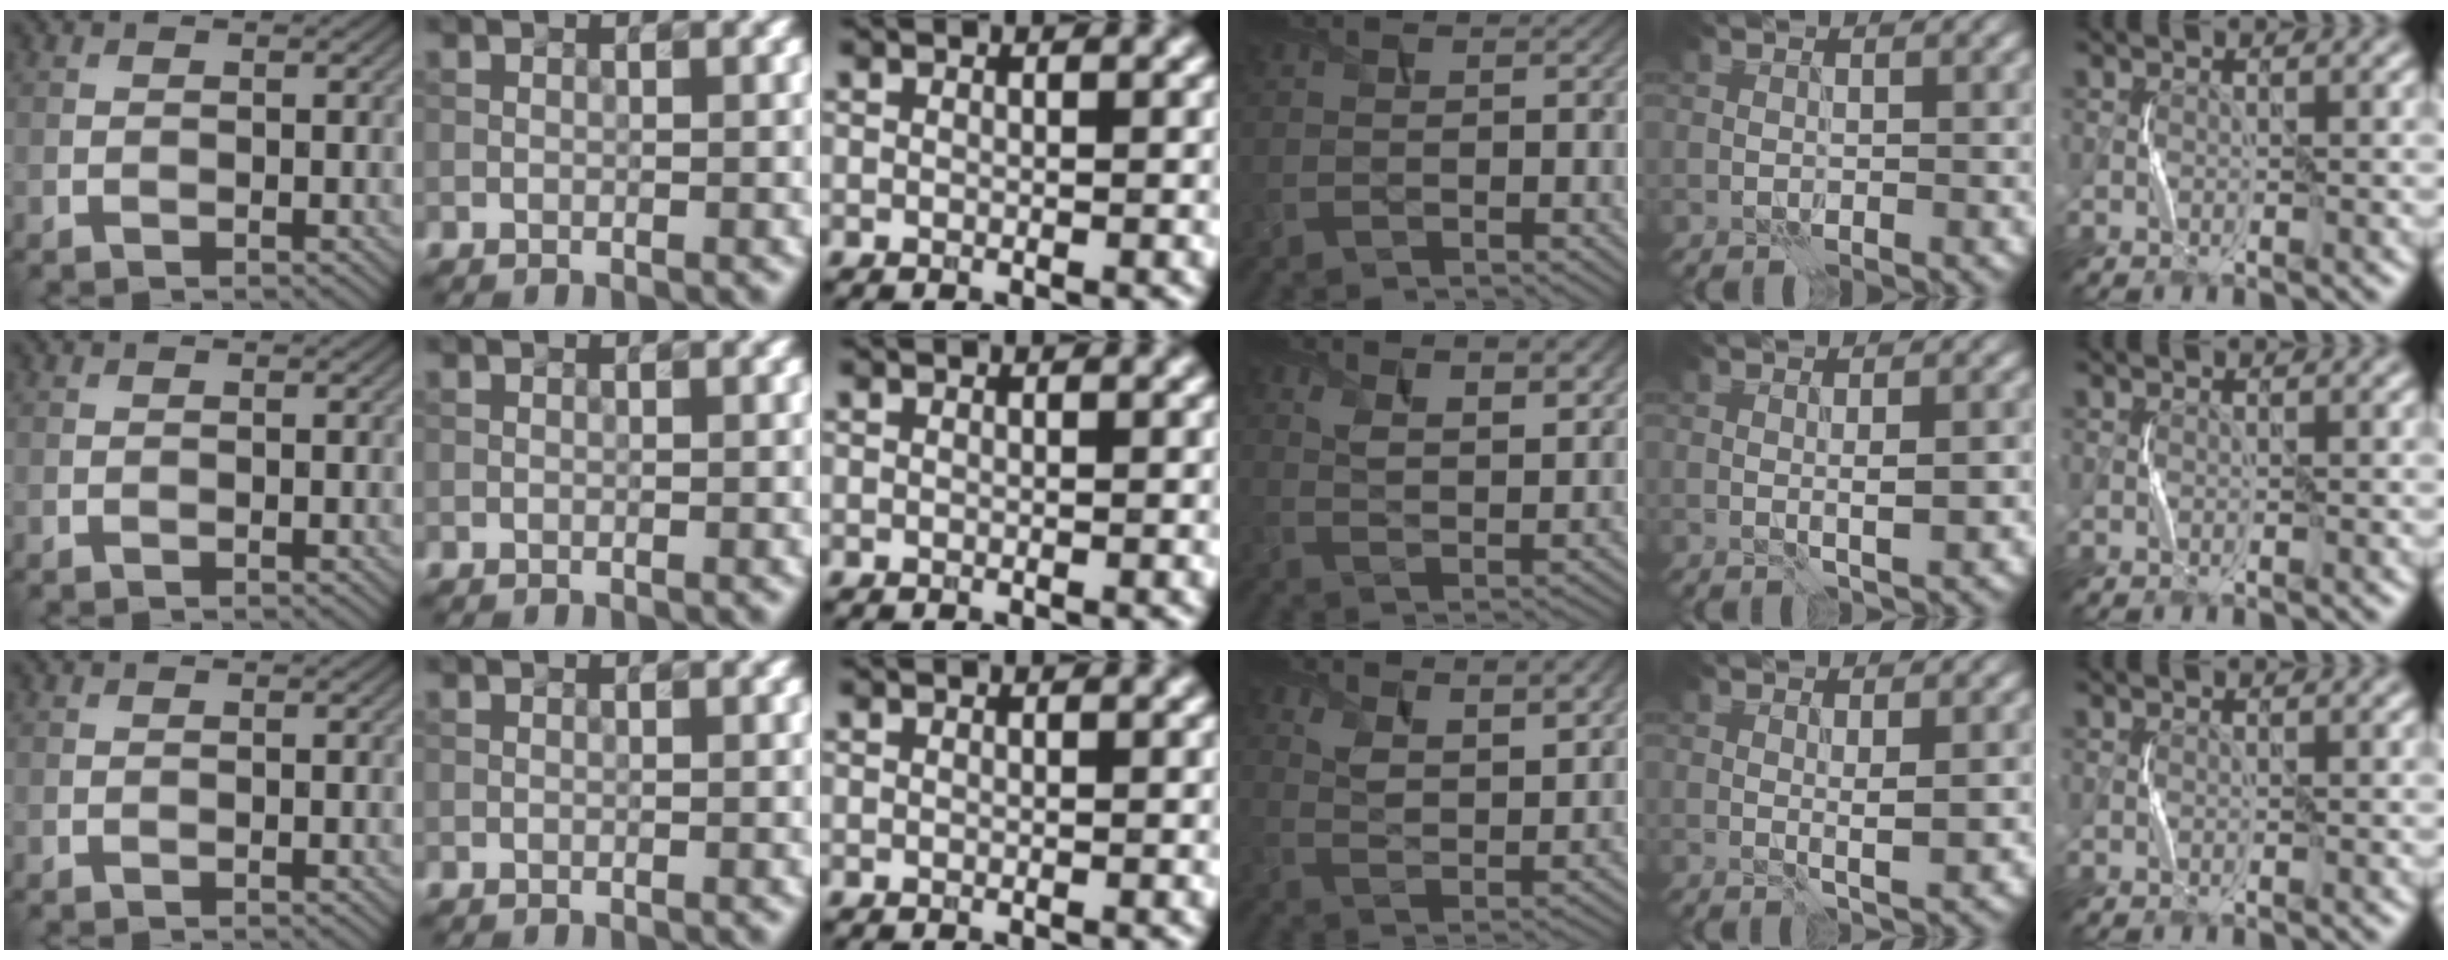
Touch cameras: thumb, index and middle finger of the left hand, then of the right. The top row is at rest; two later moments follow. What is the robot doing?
{"motion": "squeeze", "object": "air blower"}